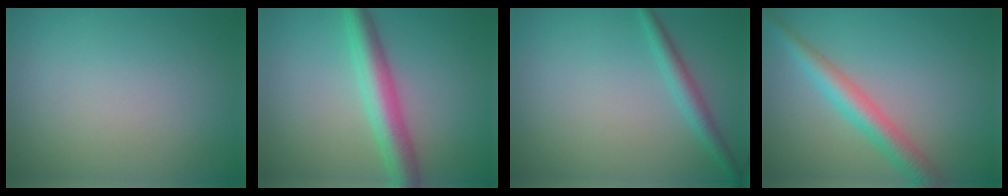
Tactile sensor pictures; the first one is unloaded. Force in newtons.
{"total": 4.8, "press": 4.8, "slide": 0.2}
{"total": 2.0, "press": 2.0, "slide": 0.1}
{"total": 4.0, "press": 4.0, "slide": 0.0}